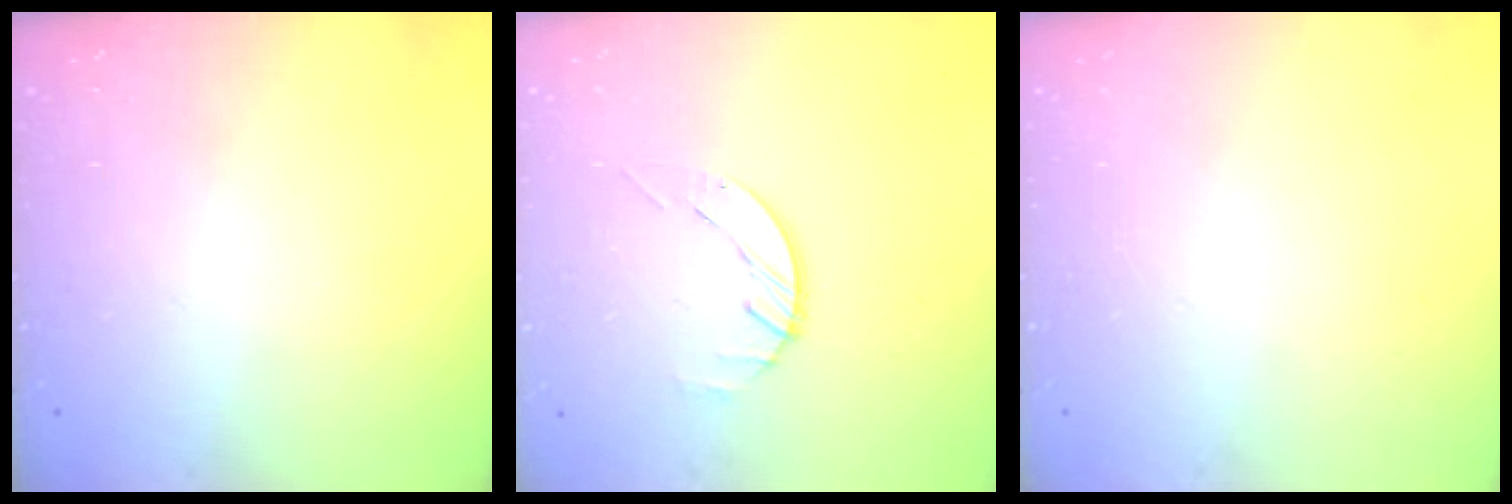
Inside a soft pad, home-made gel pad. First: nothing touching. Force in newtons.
{"total": 2.6, "press": 2.6, "slide": 0.3}
{"total": 0.0}